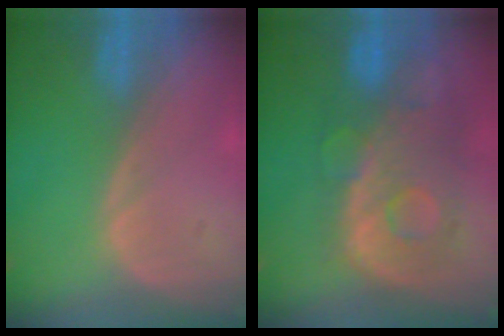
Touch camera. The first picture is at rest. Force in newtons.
{"total": 11.2, "press": 9.7, "slide": 5.6}